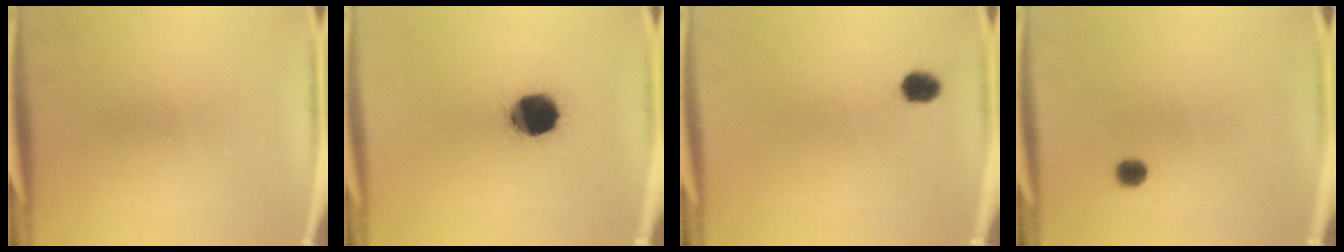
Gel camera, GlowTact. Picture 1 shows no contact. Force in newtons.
{"total": 13.4}
{"total": 3.1}
{"total": 1.9}